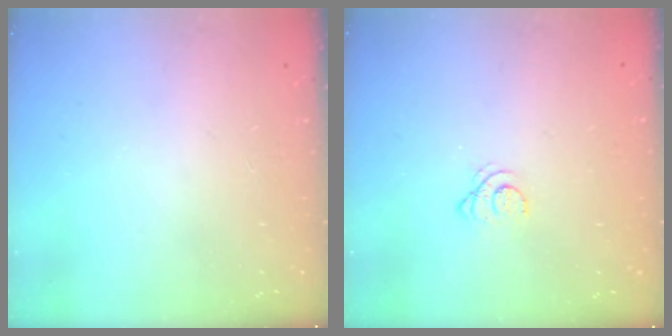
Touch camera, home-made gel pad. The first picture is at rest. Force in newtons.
{"total": 2.1, "press": 2.1, "slide": 0.2}